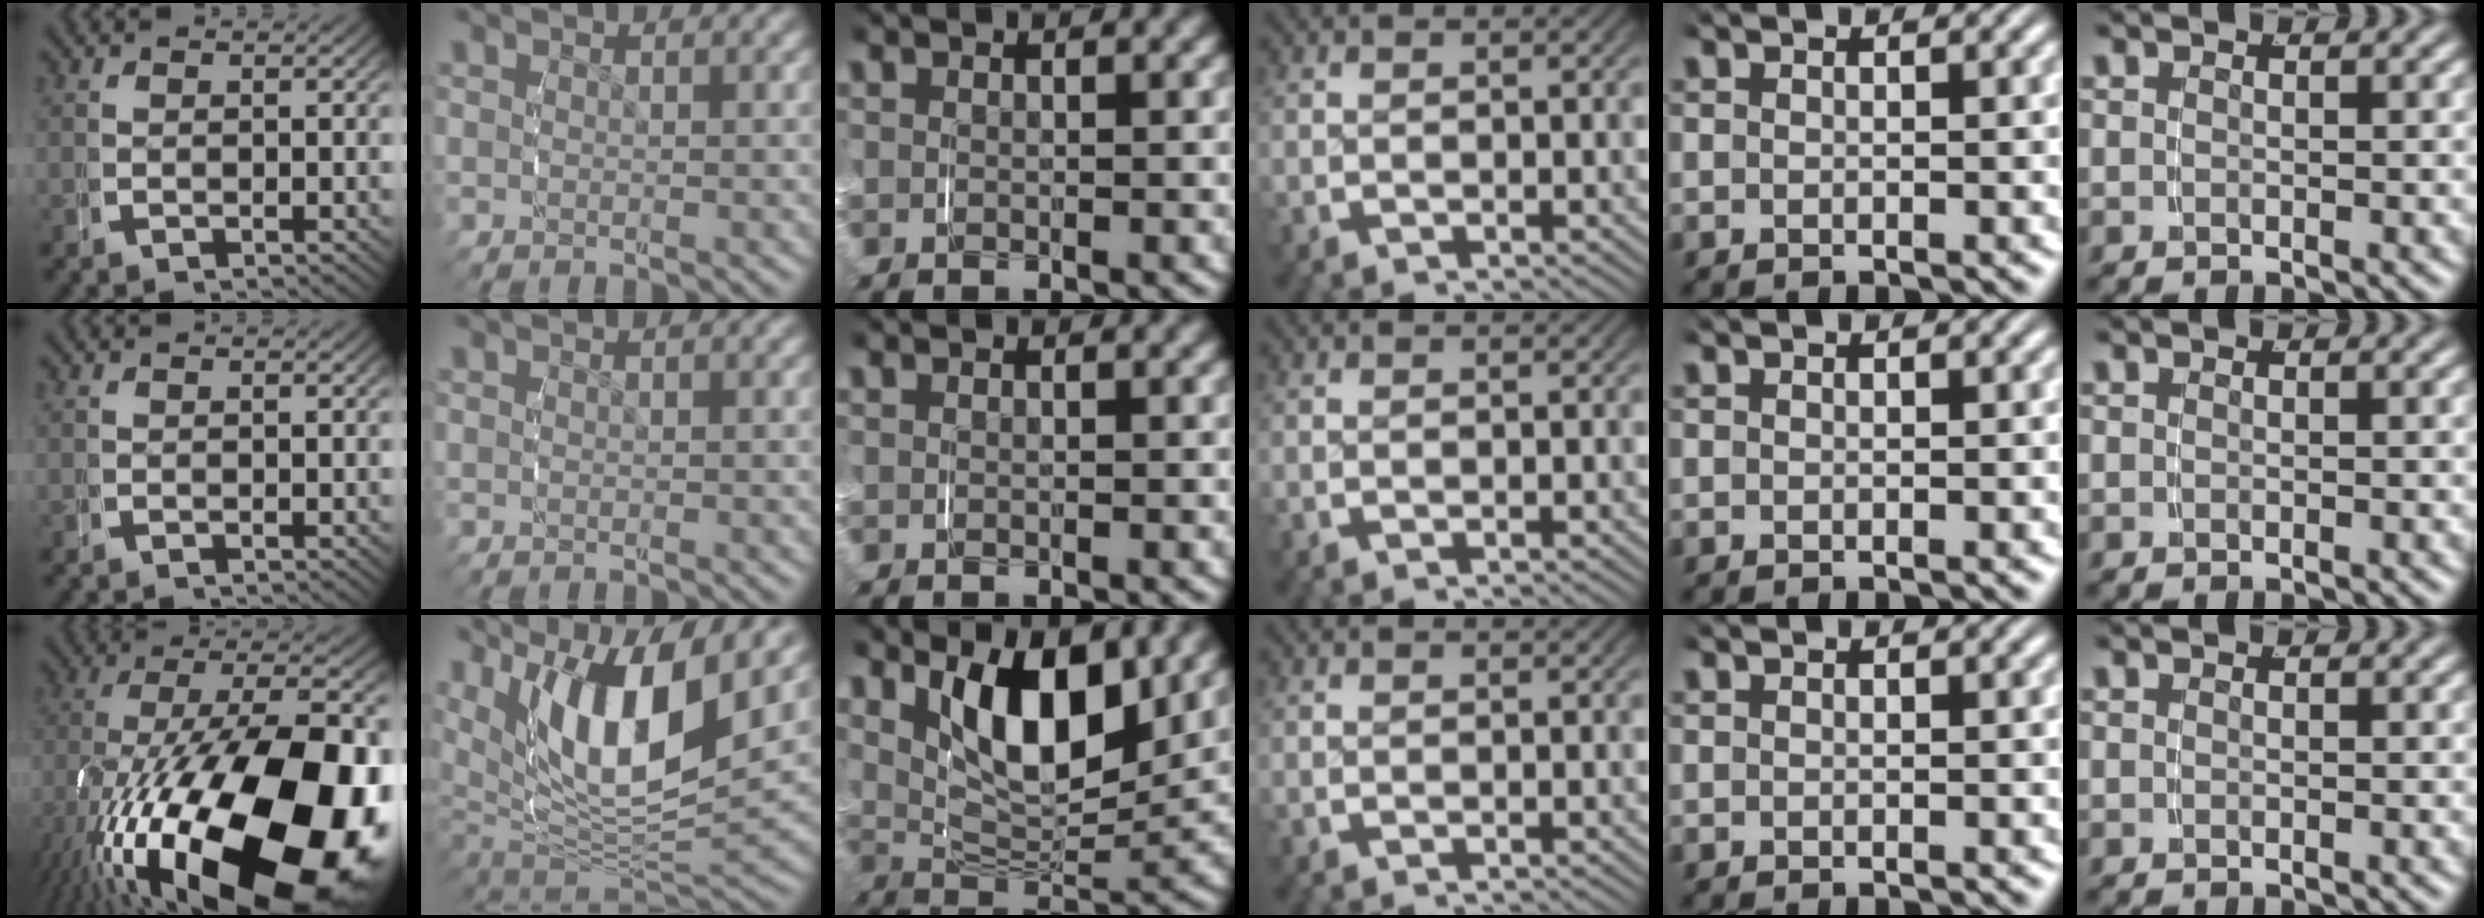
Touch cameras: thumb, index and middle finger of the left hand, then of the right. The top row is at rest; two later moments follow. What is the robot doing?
{"motion": "grasp_and_lifting", "object": "plastic wrap"}